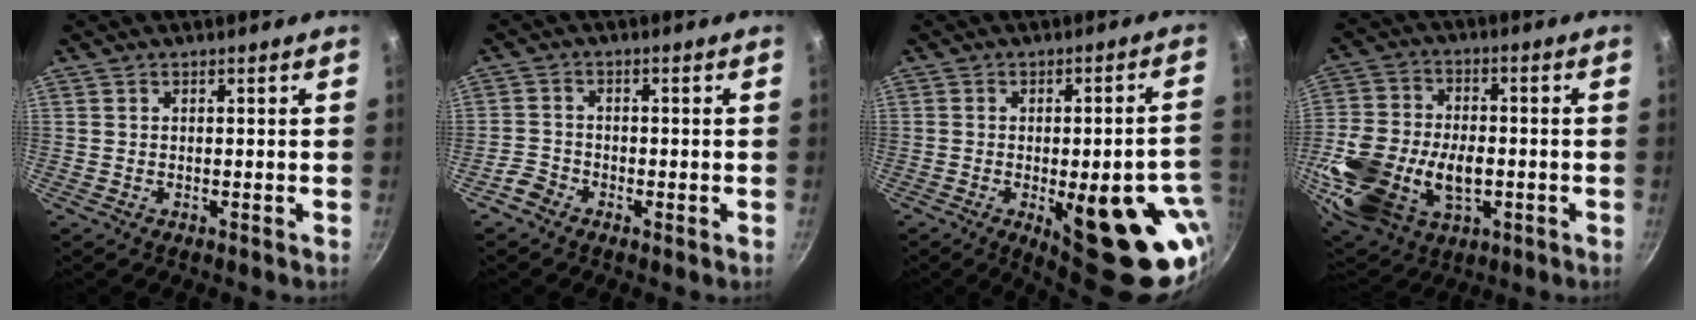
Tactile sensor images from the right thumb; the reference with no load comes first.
{"total": 2.9, "force": [-2.1, 1.9, 0.8], "torque": [-0.012, 0.021, -0.043]}
{"total": 22.5, "force": [-6.3, 8.0, 20.1], "torque": [-0.204, 0.005, -0.066]}
{"total": 23.0, "force": [-4.9, 15.1, 16.6], "torque": [-0.346, 0.009, -0.074]}